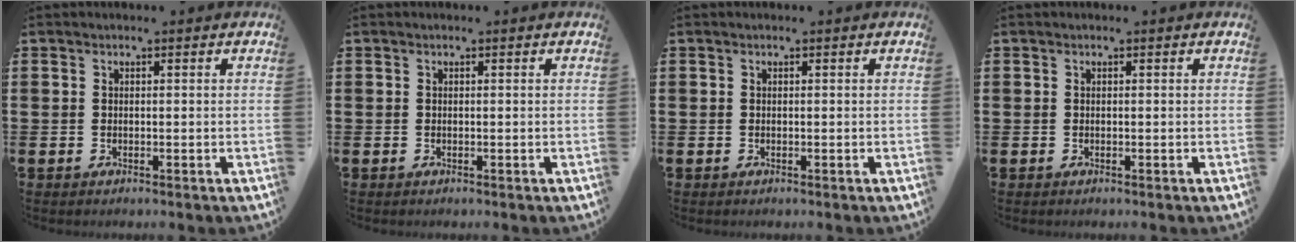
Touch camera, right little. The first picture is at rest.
{"total": 0.0}
{"total": 0.0}
{"total": 0.0}